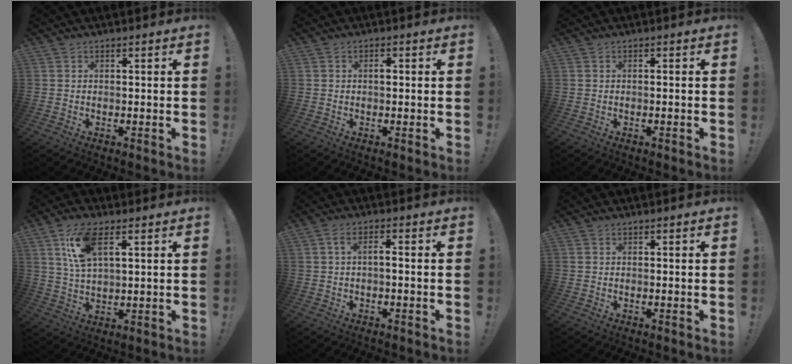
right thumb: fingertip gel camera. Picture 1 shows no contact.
{"total": 1.2, "force": [-0.1, 0.6, 1.0], "torque": [-0.005, 0.001, -0.008]}
{"total": 0.8, "force": [-0.7, -0.3, 0.2], "torque": [-0.003, -0.002, -0.012]}
{"total": 10.9, "force": [5.0, 5.0, 8.3], "torque": [-0.150, -0.007, 0.093]}
{"total": 3.1, "force": [-0.6, 0.7, 3.0], "torque": [-0.065, 0.004, -0.014]}
{"total": 0.0}